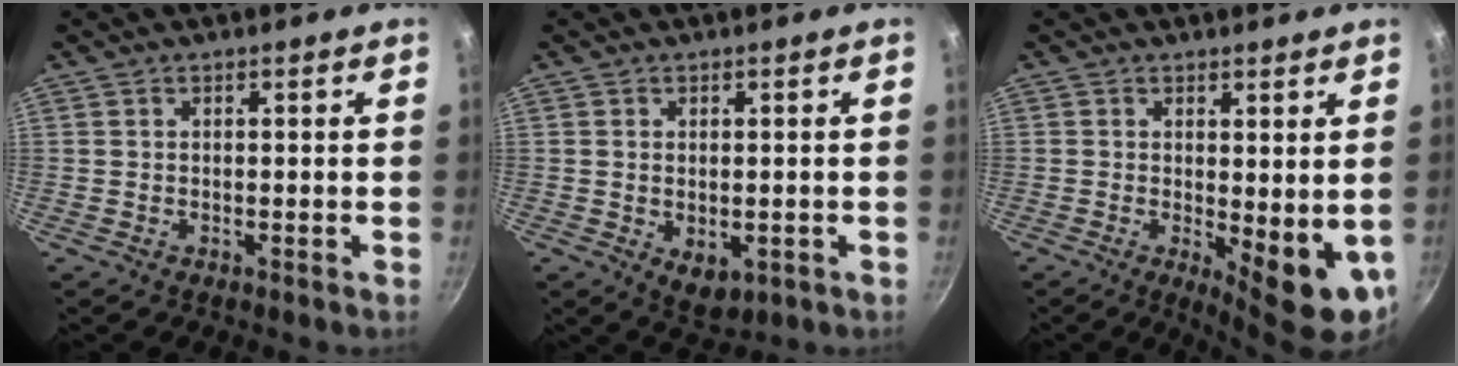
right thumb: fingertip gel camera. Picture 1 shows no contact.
{"total": 5.2, "force": [-1.0, 3.3, 3.9], "torque": [-0.053, -0.012, -0.007]}
{"total": 9.0, "force": [-0.3, 3.4, 8.4], "torque": [-0.095, -0.013, 0.006]}